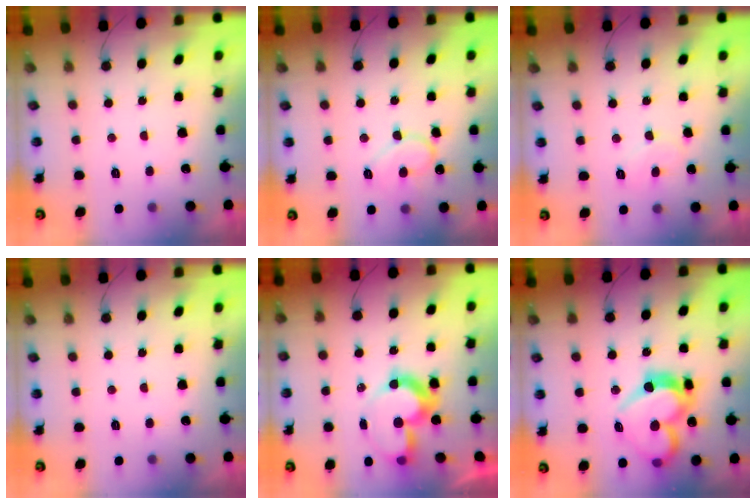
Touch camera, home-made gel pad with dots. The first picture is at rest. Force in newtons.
{"total": 10.5, "press": 10.5, "slide": 1.0}
{"total": 5.7, "press": 5.6, "slide": 0.6}
{"total": 0.0}
{"total": 10.1, "press": 9.8, "slide": 2.4}
{"total": 19.7, "press": 19.6, "slide": 2.1}